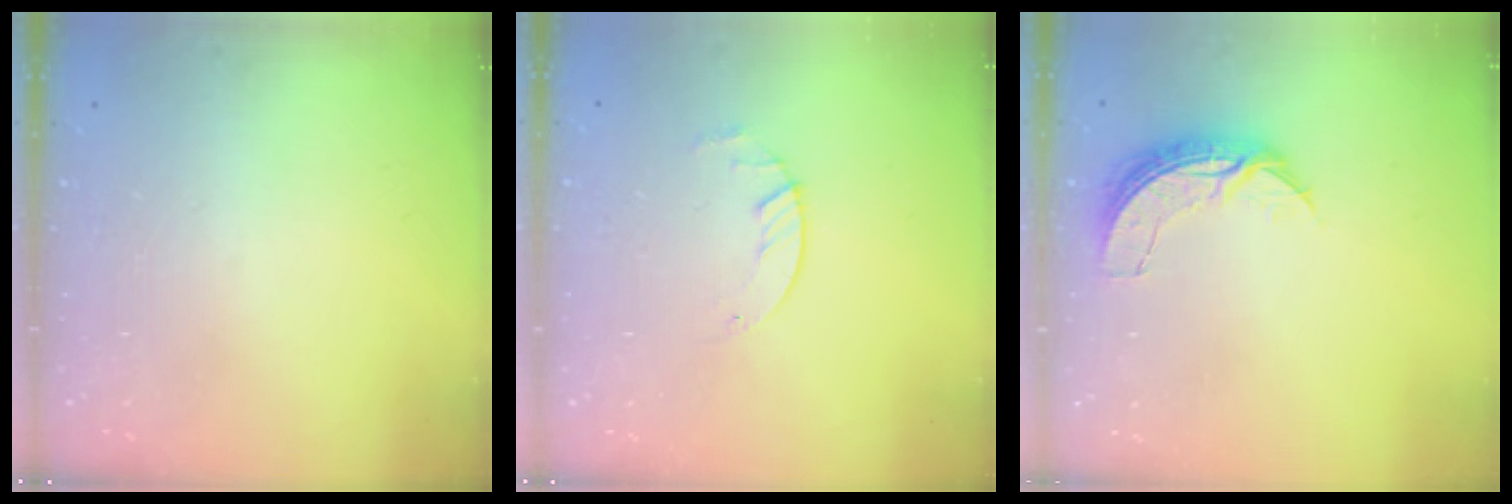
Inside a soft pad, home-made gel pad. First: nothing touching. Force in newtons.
{"total": 1.8, "press": 1.8, "slide": 0.2}
{"total": 6.9, "press": 6.9, "slide": 0.6}